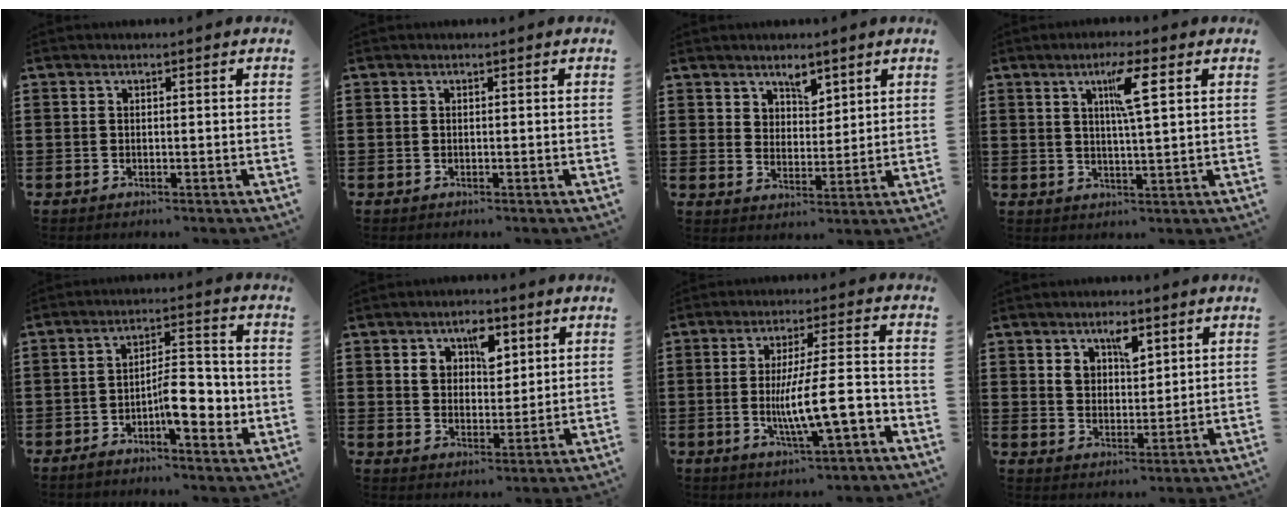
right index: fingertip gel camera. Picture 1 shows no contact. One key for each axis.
{"total": 0.0}
{"total": 4.1, "fx": 3.3, "fy": 2.3, "fz": 0.6, "tx": -0.015, "ty": -0.003, "tz": 0.061}
{"total": 5.9, "fx": 2.5, "fy": 0.3, "fz": 5.4, "tx": -0.095, "ty": -0.002, "tz": 0.032}
{"total": 7.5, "fx": -2.5, "fy": 2.6, "fz": 6.6, "tx": -0.093, "ty": 0.002, "tz": -0.047}
{"total": 5.5, "fx": 2.9, "fy": 3.5, "fz": 3.0, "tx": -0.059, "ty": 0.011, "tz": 0.048}
{"total": 10.9, "fx": -3.3, "fy": 1.7, "fz": 10.2, "tx": -0.173, "ty": -0.007, "tz": -0.059}
{"total": 4.5, "fx": 2.7, "fy": 2.5, "fz": 2.6, "tx": -0.045, "ty": 0.003, "tz": 0.044}